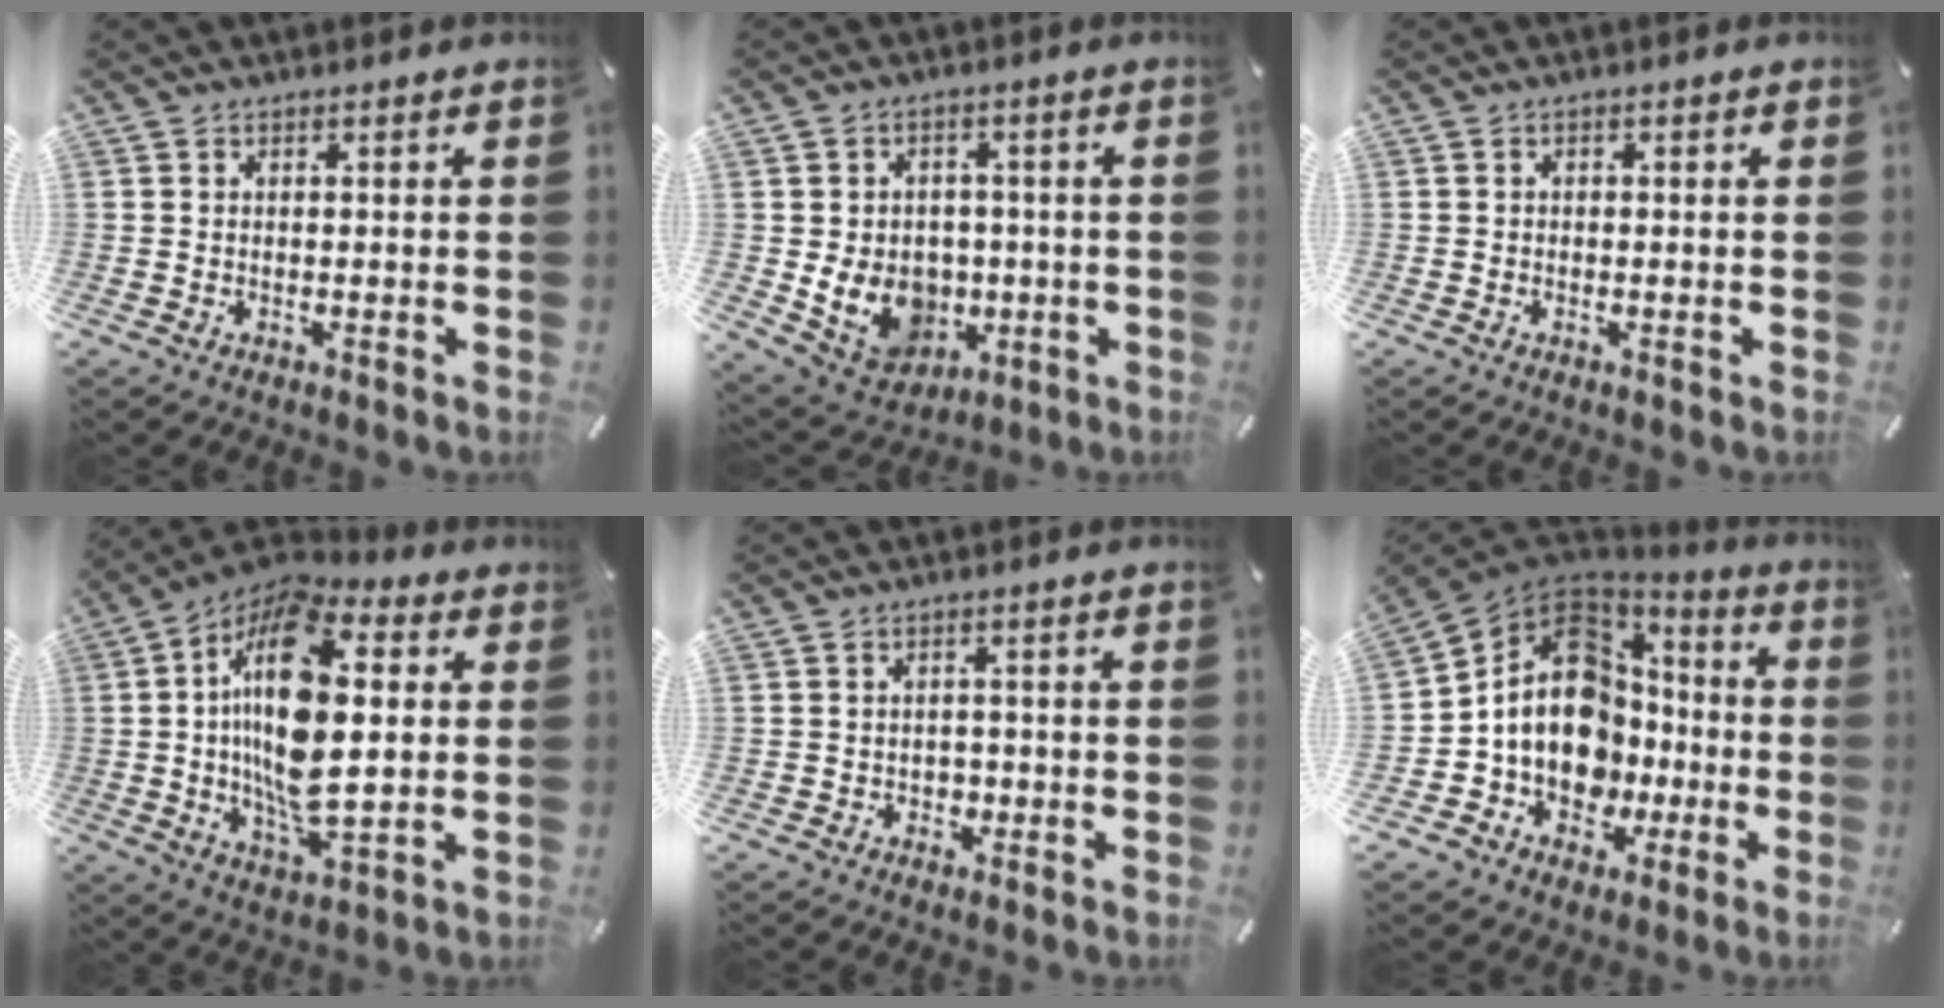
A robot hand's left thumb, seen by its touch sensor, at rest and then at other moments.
{"total": 11.0, "force": [-1.8, 9.6, 5.0], "torque": [-0.119, 0.002, -0.023]}
{"total": 0.5, "force": [-0.2, 0.4, 0.3], "torque": [-0.005, 0.001, -0.005]}
{"total": 21.0, "force": [2.8, 10.6, 17.9], "torque": [-0.361, -0.005, 0.040]}
{"total": 2.0, "force": [-0.5, 1.7, 0.8], "torque": [-0.017, 0.004, -0.011]}
{"total": 16.2, "force": [-0.3, 13.5, 9.0], "torque": [-0.181, -0.003, -0.003]}